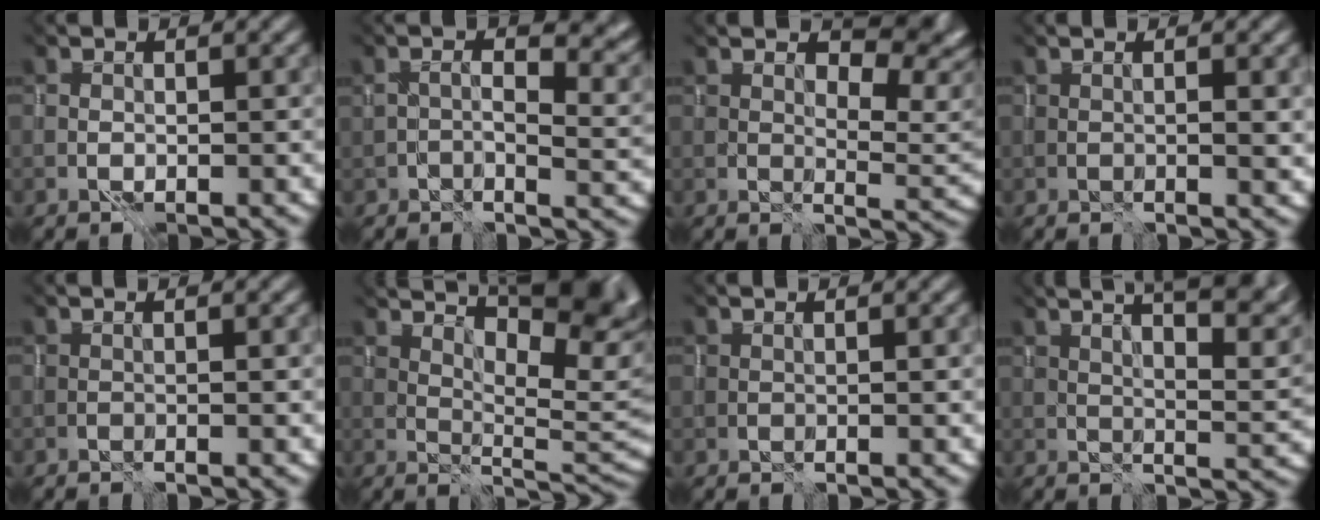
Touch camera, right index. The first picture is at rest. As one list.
[{"total": 4.6, "force": [-0.2, 1.6, 4.3], "torque": [-0.056, -0.007, 0.004]}, {"total": 6.0, "force": [2.4, 3.1, 4.6], "torque": [-0.050, -0.004, 0.057]}, {"total": 1.6, "force": [0.4, 0.7, 1.4], "torque": [-0.008, -0.003, 0.006]}, {"total": 0.0}, {"total": 8.2, "force": [5.2, 2.0, 6.0], "torque": [-0.087, 0.000, 0.101]}, {"total": 0.6, "force": [0.5, 0.2, -0.3], "torque": [0.004, -0.008, 0.008]}, {"total": 6.1, "force": [4.4, -0.4, 4.2], "torque": [-0.053, 0.016, 0.077]}]